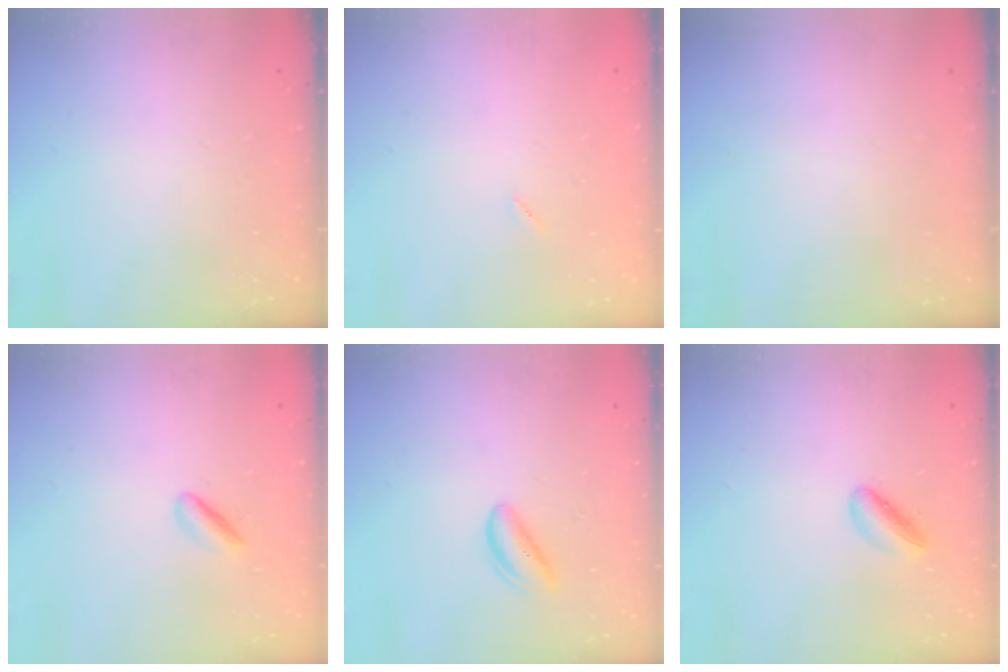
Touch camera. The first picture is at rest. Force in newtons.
{"total": 2.0, "press": 2.0, "slide": 0.1}
{"total": 0.0}
{"total": 2.2, "press": 2.1, "slide": 0.8}
{"total": 3.8, "press": 3.8, "slide": 0.2}
{"total": 4.6, "press": 4.4, "slide": 1.3}